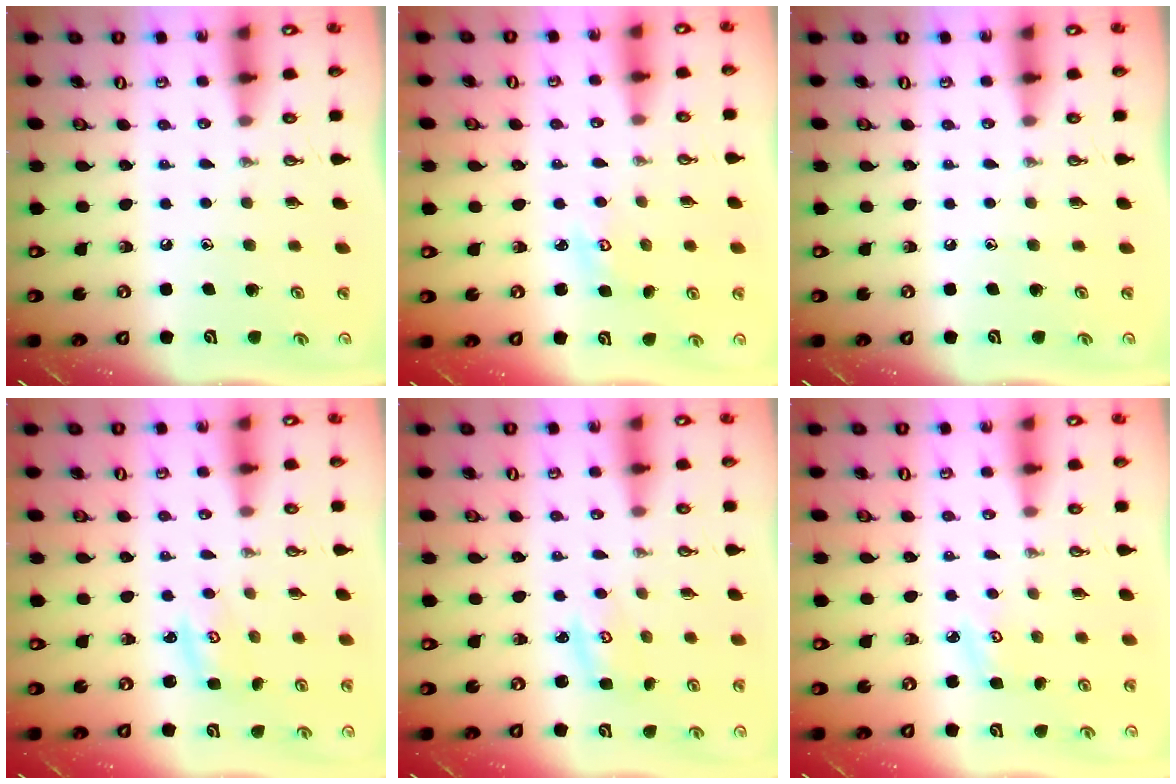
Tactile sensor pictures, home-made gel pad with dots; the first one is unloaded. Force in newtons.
{"total": 3.1, "press": 3.1, "slide": 0.4}
{"total": 0.0}
{"total": 2.9, "press": 2.9, "slide": 0.3}
{"total": 2.9, "press": 2.9, "slide": 0.3}
{"total": 3.3, "press": 3.3, "slide": 0.4}